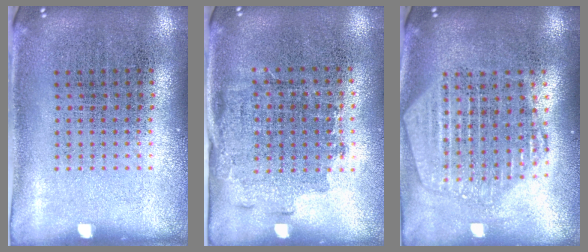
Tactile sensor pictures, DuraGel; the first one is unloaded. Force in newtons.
{"total": 1.5, "press": 1.2, "slide": 0.9}
{"total": 2.2, "press": 1.9, "slide": 1.1}